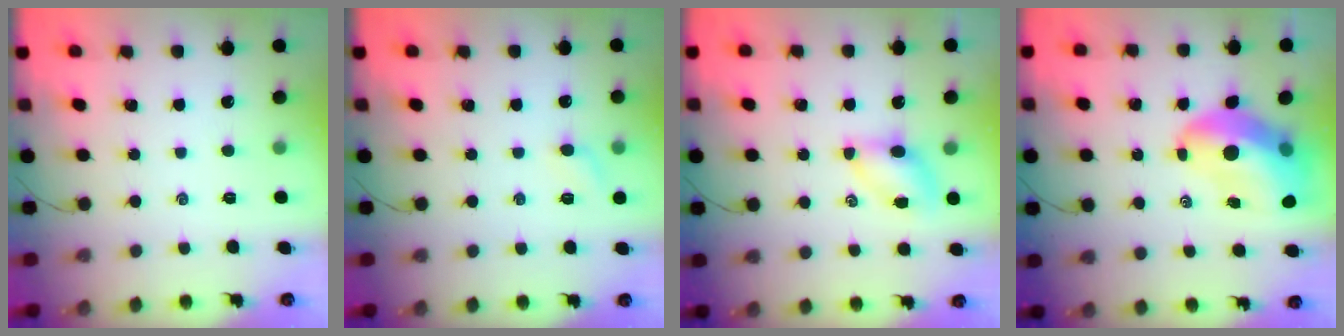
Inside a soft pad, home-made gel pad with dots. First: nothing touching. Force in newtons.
{"total": 5.3, "press": 5.1, "slide": 1.6}
{"total": 5.5, "press": 5.4, "slide": 0.7}
{"total": 13.9, "press": 13.4, "slide": 3.7}